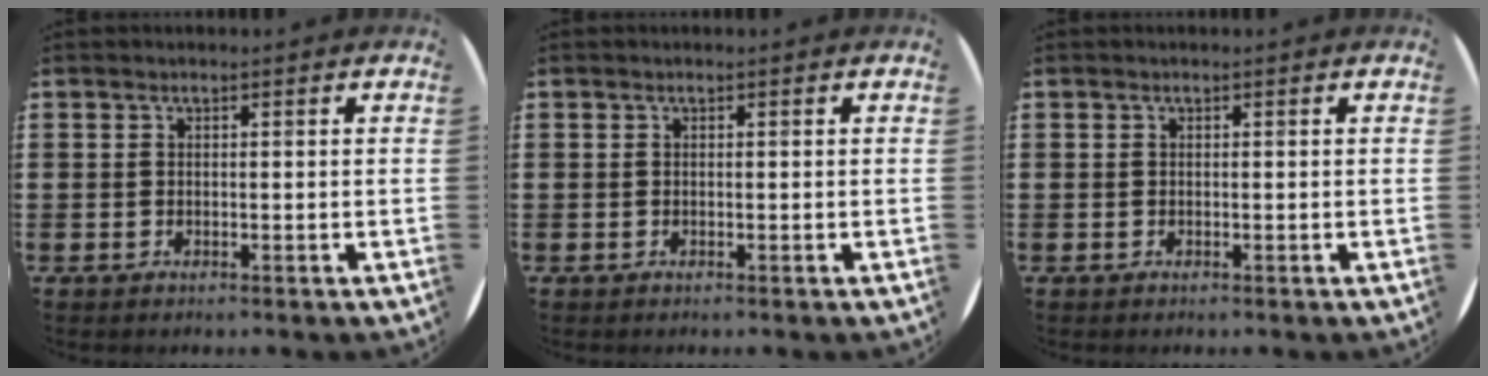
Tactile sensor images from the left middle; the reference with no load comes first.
{"total": 0.0}
{"total": 0.0}